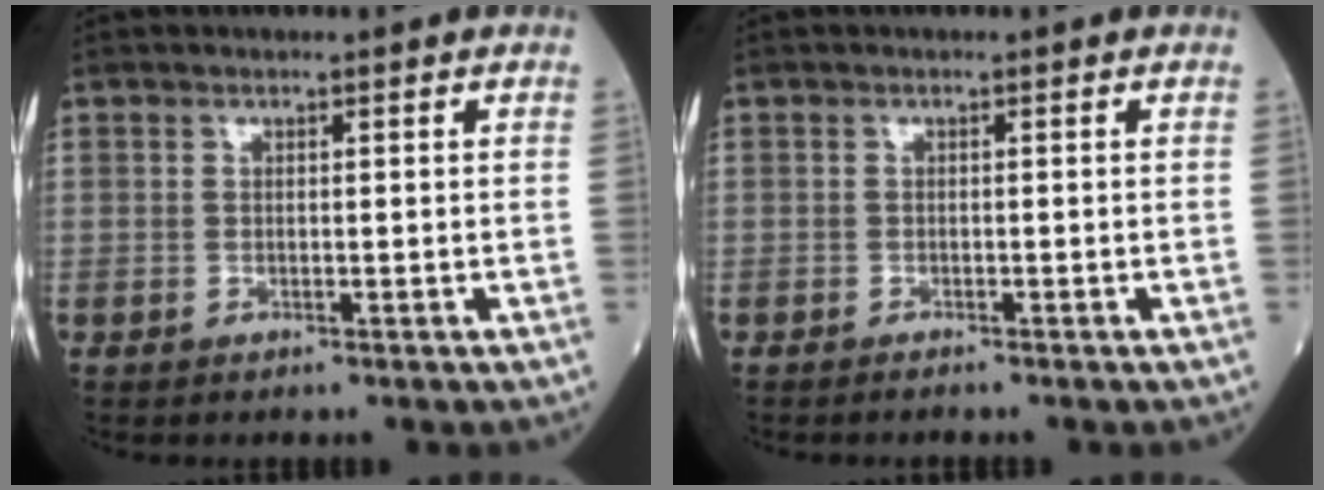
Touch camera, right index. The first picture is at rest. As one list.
[{"total": 0.5, "force": [-0.5, -0.1, 0.1], "torque": [-0.008, -0.002, -0.007]}]